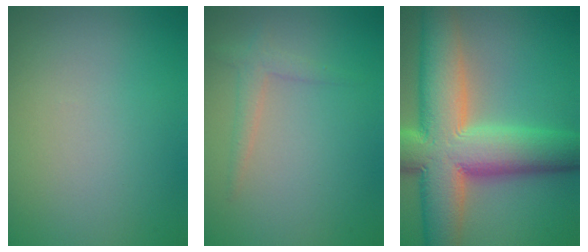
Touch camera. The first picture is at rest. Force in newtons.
{"total": 1.6, "press": 1.5, "slide": 0.1}
{"total": 13.4, "press": 13.3, "slide": 1.3}